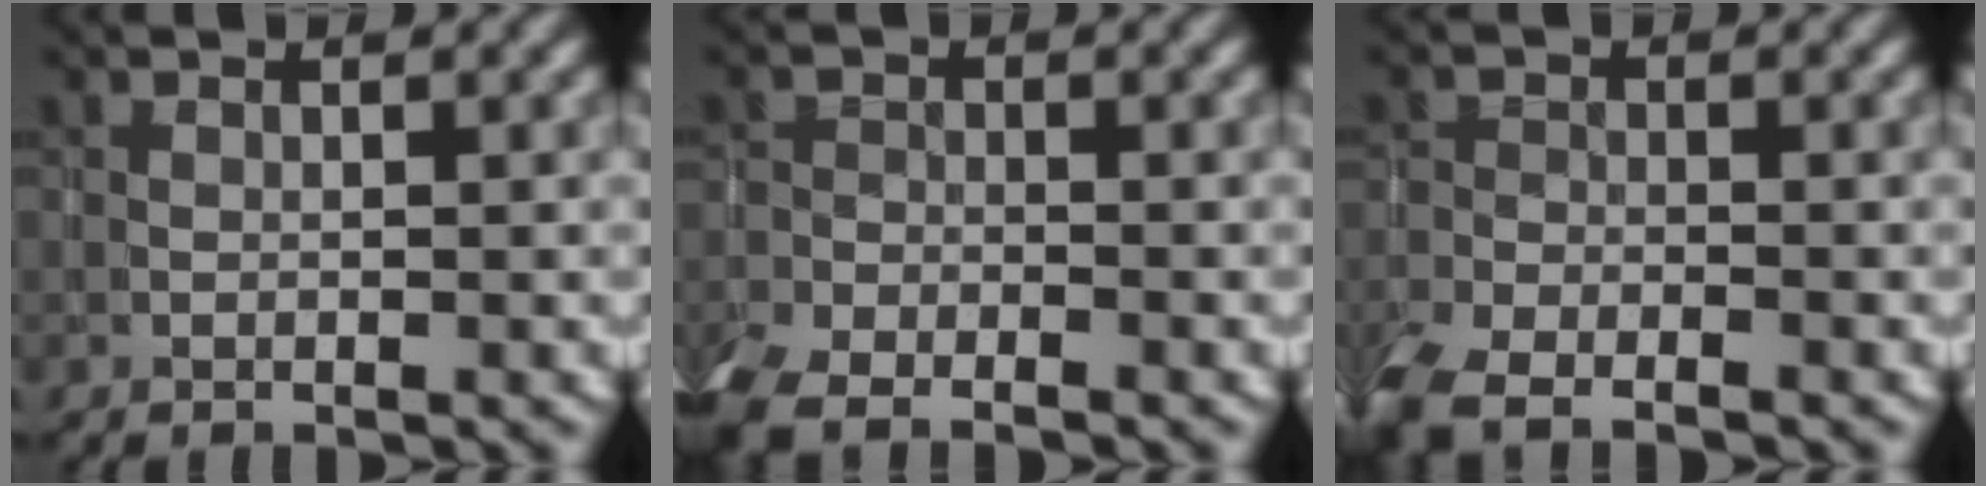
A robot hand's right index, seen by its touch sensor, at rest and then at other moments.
{"total": 5.6, "force": [-4.5, 2.3, 2.5], "torque": [-0.048, -0.024, -0.082]}
{"total": 6.3, "force": [-4.9, 2.5, 3.0], "torque": [-0.062, -0.031, -0.090]}